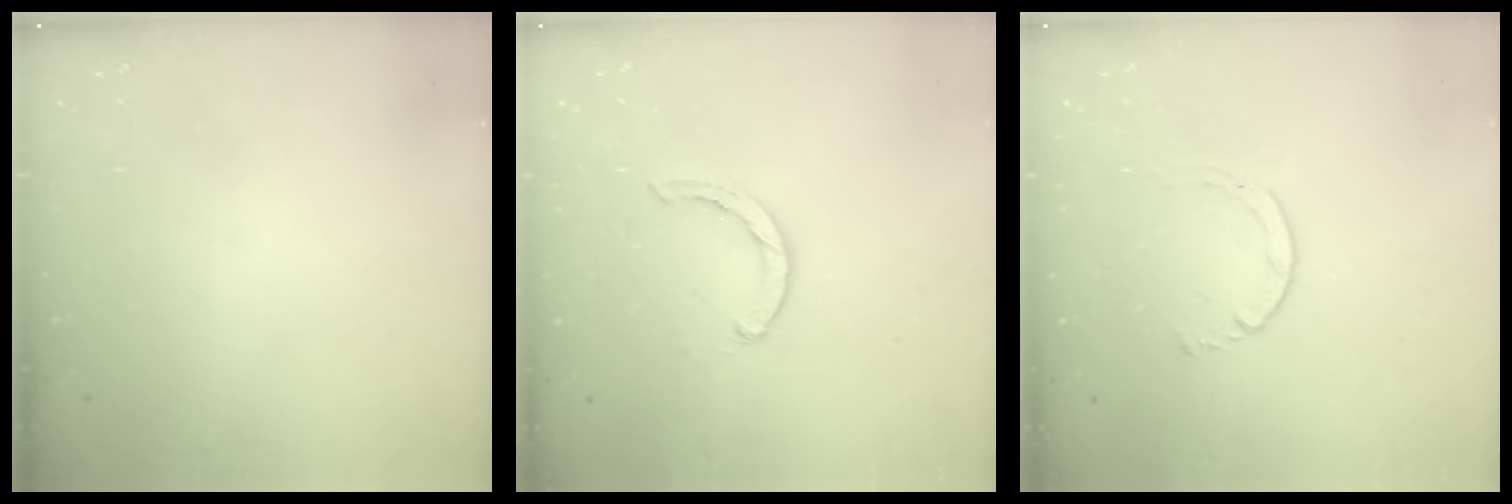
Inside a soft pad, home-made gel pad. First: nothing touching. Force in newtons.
{"total": 1.9, "press": 1.9, "slide": 0.3}
{"total": 2.0, "press": 1.9, "slide": 0.3}